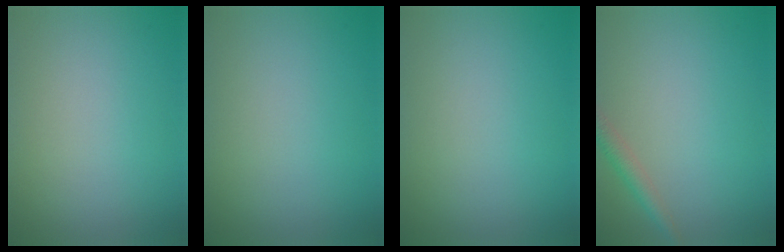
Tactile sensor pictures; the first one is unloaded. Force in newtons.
{"total": 0.0}
{"total": 0.0}
{"total": 1.8, "press": 1.8, "slide": 0.1}